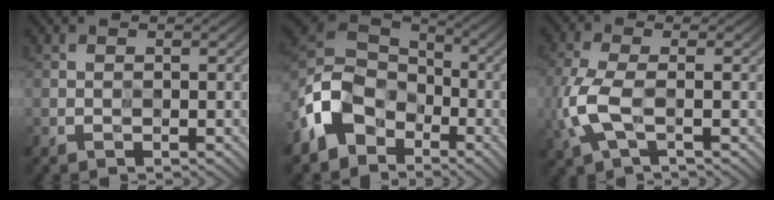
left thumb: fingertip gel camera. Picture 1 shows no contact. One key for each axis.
{"total": 9.5, "fx": -4.8, "fy": 7.2, "fz": 3.7, "tx": -0.085, "ty": 0.001, "tz": -0.115}
{"total": 6.0, "fx": -1.8, "fy": 2.6, "fz": 5.1, "tx": -0.141, "ty": 0.000, "tz": -0.034}